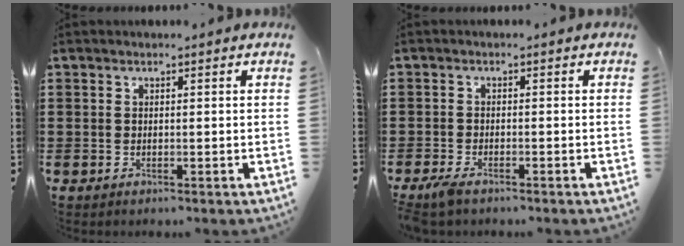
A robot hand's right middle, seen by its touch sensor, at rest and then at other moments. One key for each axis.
{"total": 2.1, "fx": -1.7, "fy": 0.4, "fz": 1.2, "tx": -0.036, "ty": -0.002, "tz": -0.039}